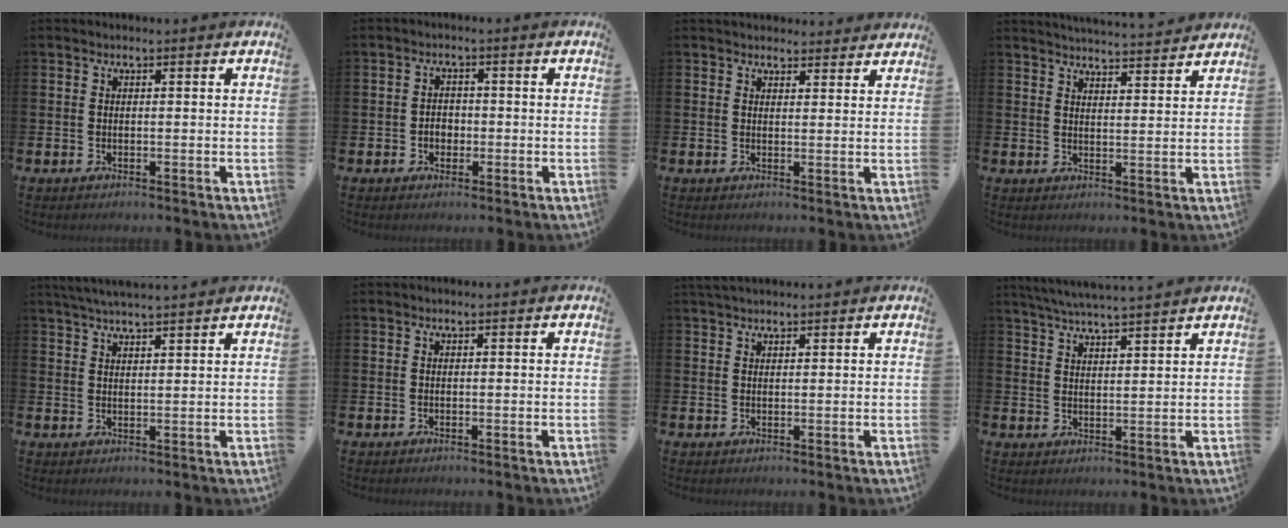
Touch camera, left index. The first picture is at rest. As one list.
[{"total": 2.2, "force": [-0.5, 1.8, 1.1], "torque": [-0.007, 0.000, -0.017]}, {"total": 2.9, "force": [2.7, 0.8, -0.1], "torque": [0.008, -0.012, 0.049]}, {"total": 4.5, "force": [4.5, -0.1, 0.0], "torque": [-0.007, -0.033, 0.079]}, {"total": 4.0, "force": [3.8, 0.0, 1.2], "torque": [-0.027, -0.009, 0.069]}, {"total": 0.0}, {"total": 1.9, "force": [1.8, 0.5, 0.6], "torque": [-0.004, -0.001, 0.030]}, {"total": 5.1, "force": [4.9, -0.3, 1.3], "torque": [-0.042, -0.022, 0.089]}]